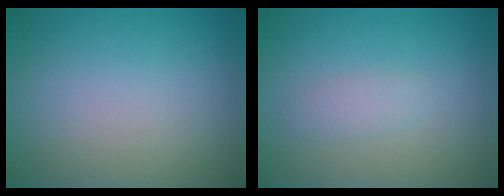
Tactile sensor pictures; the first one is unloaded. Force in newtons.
{"total": 1.2, "press": 1.2, "slide": 0.0}